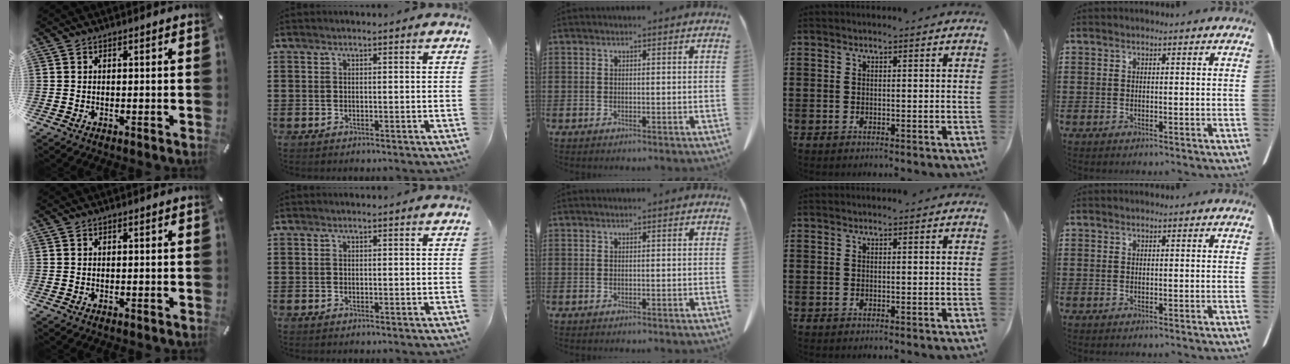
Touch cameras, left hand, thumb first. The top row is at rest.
{}